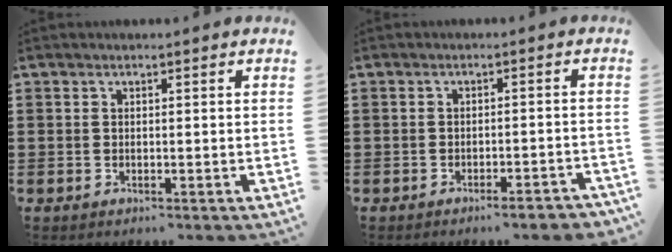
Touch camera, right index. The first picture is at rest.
{"total": 2.4, "force": [-2.0, 0.1, 1.3], "torque": [-0.021, 0.001, -0.039]}